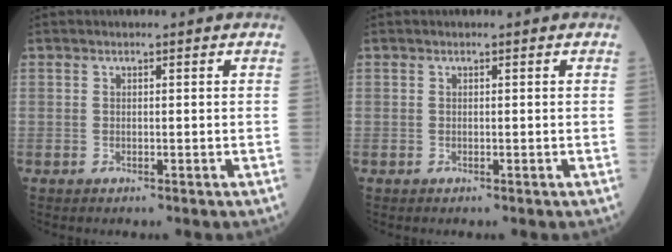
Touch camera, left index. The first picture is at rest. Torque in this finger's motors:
{"motor_torque": [-0.08, 0.08, -0.01, 0.00]}